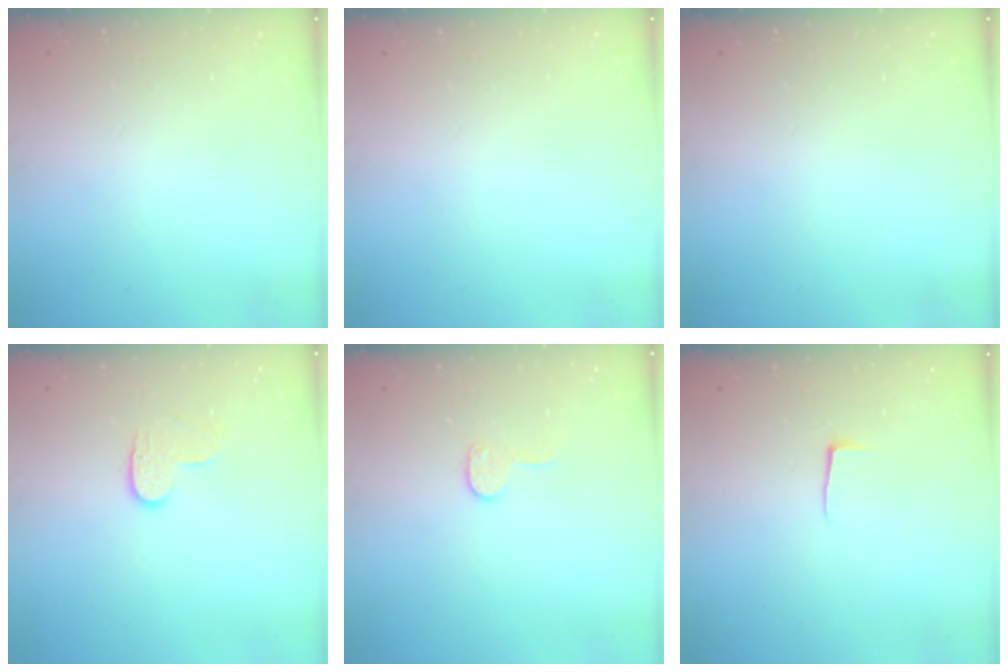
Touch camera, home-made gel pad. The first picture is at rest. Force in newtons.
{"total": 0.0}
{"total": 0.0}
{"total": 6.3, "press": 6.3, "slide": 0.4}
{"total": 7.6, "press": 7.6, "slide": 0.1}
{"total": 3.8, "press": 3.8, "slide": 0.5}